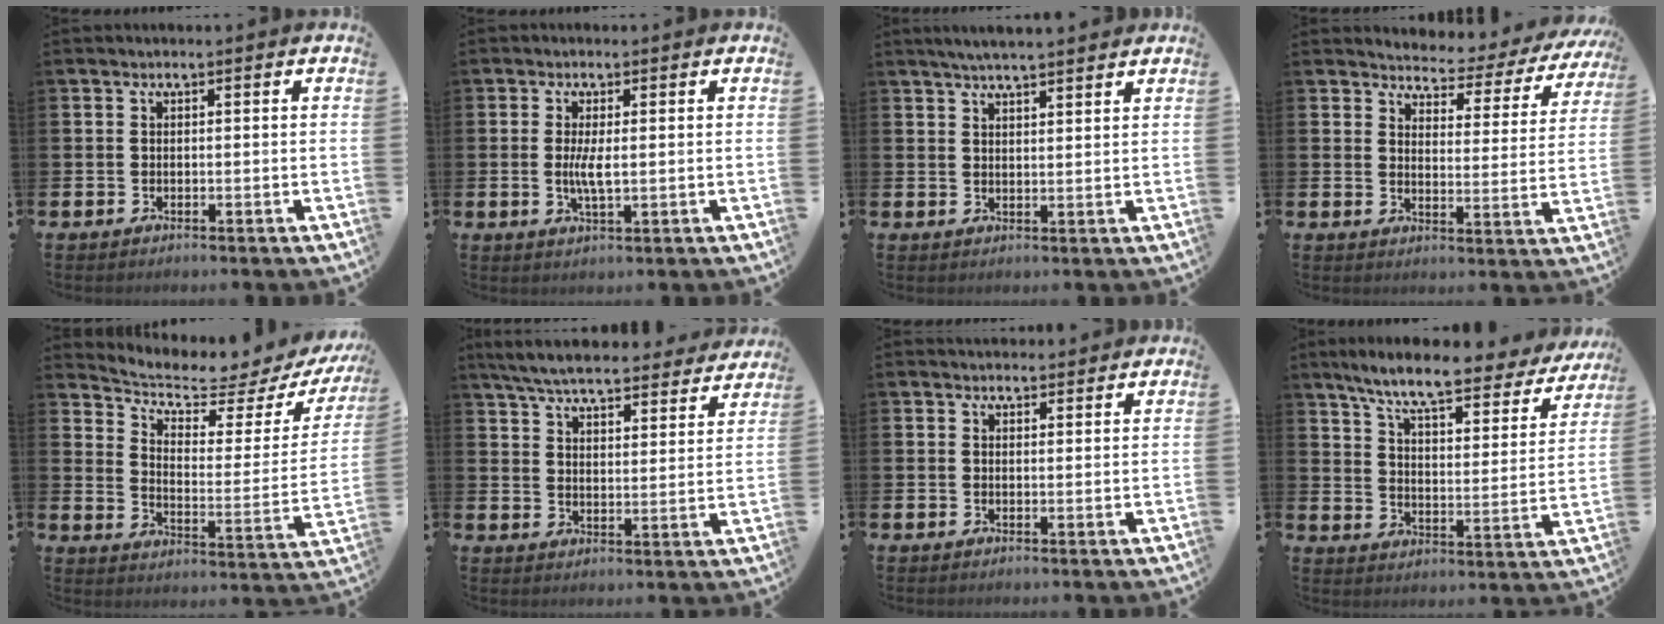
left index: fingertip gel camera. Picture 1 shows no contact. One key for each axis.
{"total": 3.4, "fx": 0.2, "fy": 0.9, "fz": 3.3, "tx": -0.053, "ty": -0.004, "tz": 0.001}
{"total": 4.9, "fx": 4.8, "fy": -0.1, "fz": 1.0, "tx": -0.030, "ty": -0.023, "tz": 0.086}
{"total": 3.6, "fx": 3.4, "fy": 1.1, "fz": 0.4, "tx": -0.026, "ty": -0.038, "tz": 0.049}
{"total": 4.9, "fx": 4.5, "fy": 1.2, "fz": 1.6, "tx": -0.057, "ty": -0.049, "tz": 0.068}
{"total": 6.8, "fx": 6.4, "fy": 0.7, "fz": 2.0, "tx": -0.060, "ty": -0.042, "tz": 0.111}
{"total": 2.2, "fx": 2.1, "fy": 0.6, "fz": 0.0, "tx": 0.004, "ty": -0.007, "tz": 0.037}
{"total": 8.2, "fx": 7.0, "fy": 1.3, "fz": 4.0, "tx": -0.103, "ty": -0.046, "tz": 0.115}